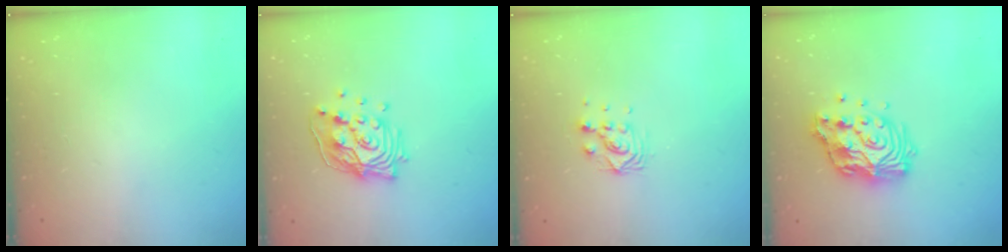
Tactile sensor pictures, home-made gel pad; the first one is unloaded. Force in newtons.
{"total": 15.9, "press": 15.9, "slide": 1.5}
{"total": 6.6, "press": 6.6, "slide": 0.4}
{"total": 14.9, "press": 14.8, "slide": 1.5}